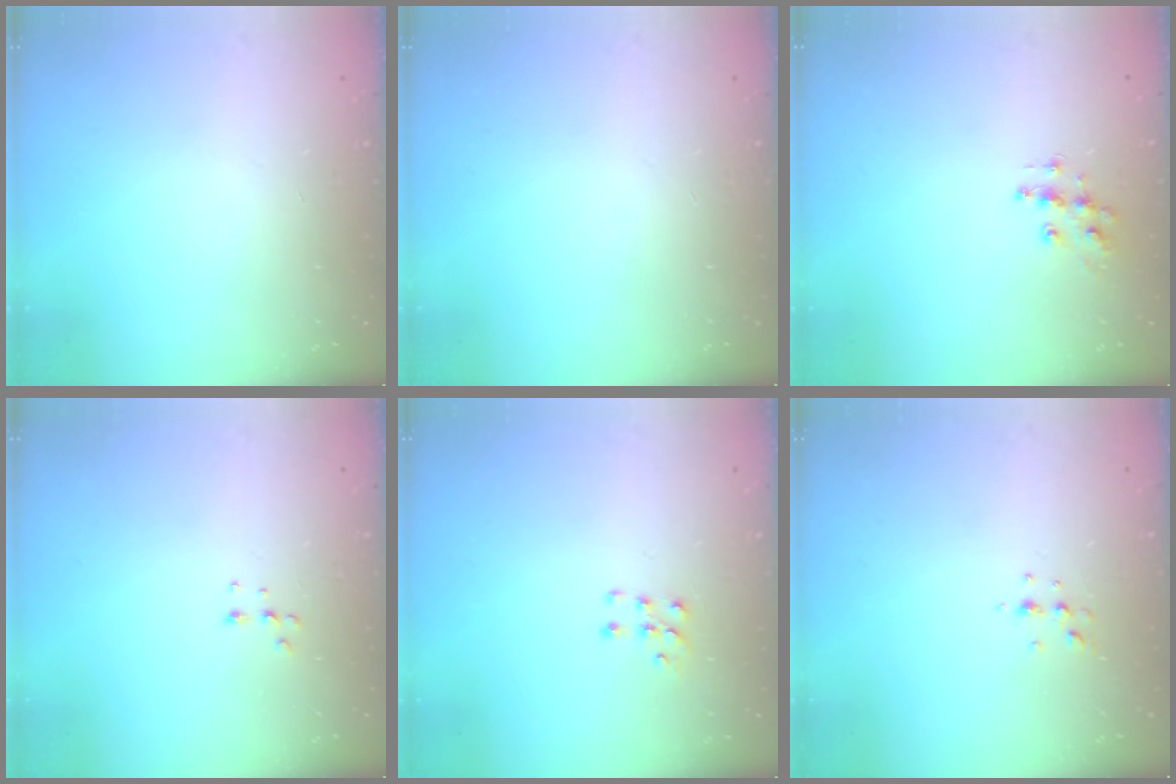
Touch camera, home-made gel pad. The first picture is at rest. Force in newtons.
{"total": 0.0}
{"total": 9.0, "press": 9.0, "slide": 0.5}
{"total": 4.5, "press": 4.4, "slide": 0.7}
{"total": 5.6, "press": 5.6, "slide": 0.5}
{"total": 4.1, "press": 3.7, "slide": 1.8}